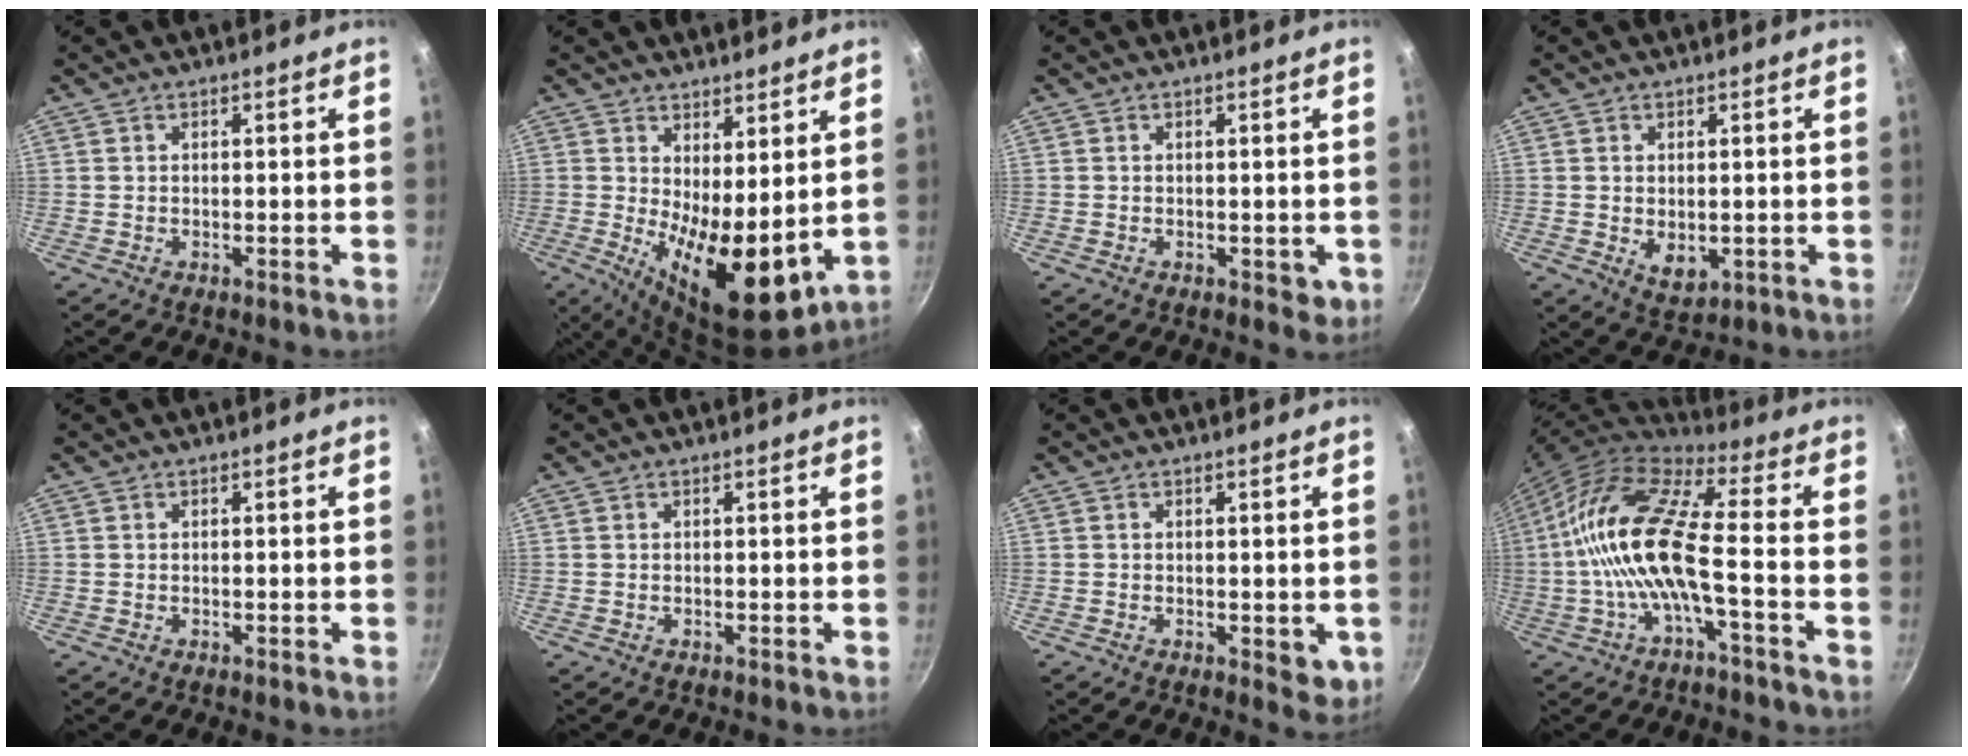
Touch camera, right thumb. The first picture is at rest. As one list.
[{"total": 14.1, "force": [1.3, 6.0, 12.7], "torque": [-0.169, -0.031, 0.034]}, {"total": 2.8, "force": [-0.5, 1.9, 2.0], "torque": [-0.020, -0.005, -0.006]}, {"total": 4.8, "force": [-0.3, 3.1, 3.6], "torque": [-0.055, -0.015, 0.003]}, {"total": 0.0}, {"total": 0.0}, {"total": 3.8, "force": [-0.5, 2.3, 3.0], "torque": [-0.038, -0.010, -0.005]}, {"total": 16.2, "force": [-2.7, 5.0, 15.2], "torque": [-0.307, 0.039, -0.066]}]